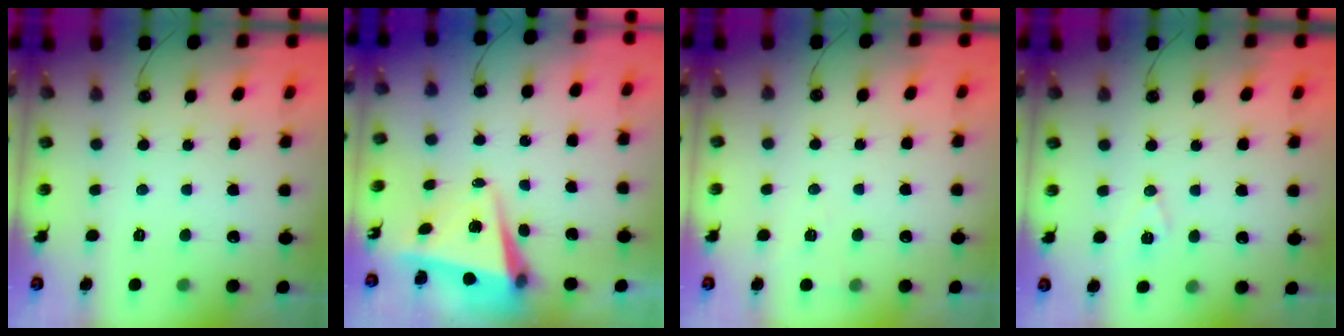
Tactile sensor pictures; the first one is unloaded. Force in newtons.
{"total": 5.5, "press": 5.2, "slide": 1.7}
{"total": 5.2, "press": 3.2, "slide": 4.1}
{"total": 7.2, "press": 6.2, "slide": 3.8}